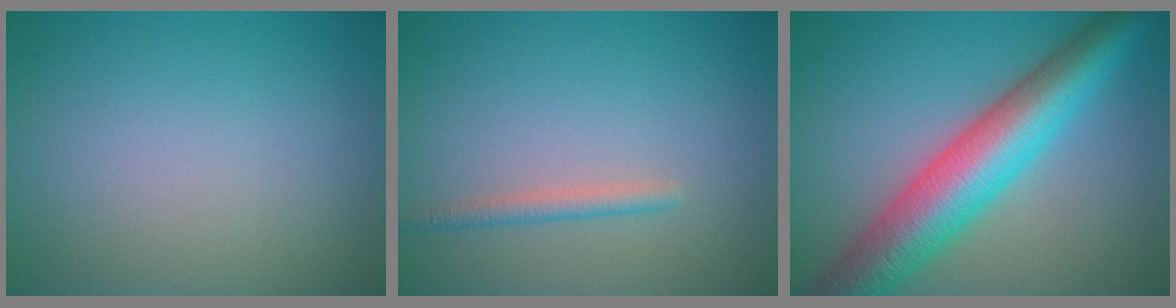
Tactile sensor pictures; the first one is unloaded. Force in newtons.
{"total": 1.4, "press": 1.4, "slide": 0.2}
{"total": 9.7, "press": 9.7, "slide": 0.2}